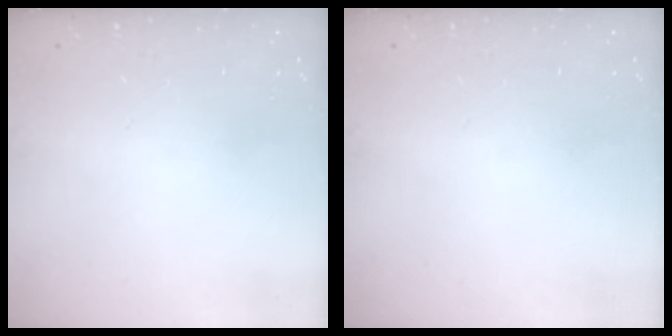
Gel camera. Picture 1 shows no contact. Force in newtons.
{"total": 0.0}